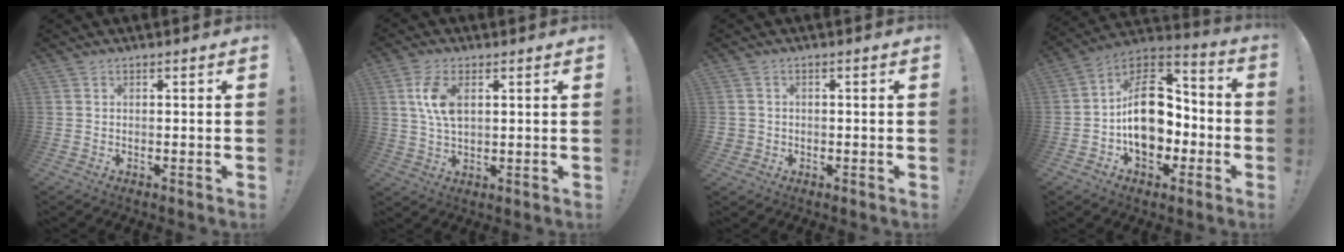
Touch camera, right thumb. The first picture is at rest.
{"total": 8.1, "force": [2.3, 4.2, 6.6], "torque": [-0.135, -0.005, 0.035]}
{"total": 2.1, "force": [-0.2, 2.0, 0.6], "torque": [-0.008, 0.003, -0.002]}
{"total": 20.4, "force": [-1.7, 14.2, 14.5], "torque": [-0.225, 0.021, -0.015]}